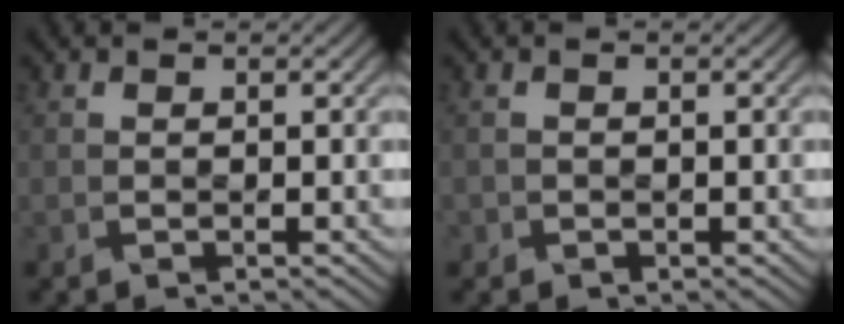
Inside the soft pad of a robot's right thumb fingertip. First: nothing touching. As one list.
[{"total": 0.8, "force": [-0.3, 0.8, 0.0], "torque": [-0.009, 0.005, -0.004]}]